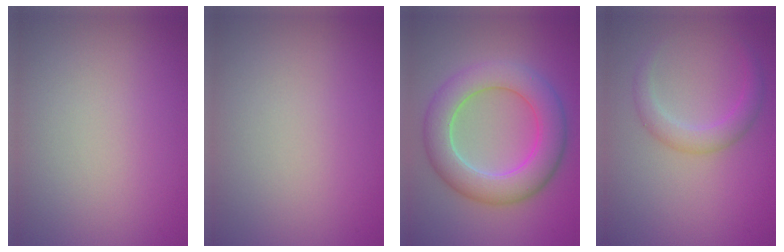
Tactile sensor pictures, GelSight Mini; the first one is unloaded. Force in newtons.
{"total": 0.0}
{"total": 7.0, "press": 7.0, "slide": 0.3}
{"total": 2.3, "press": 2.3, "slide": 0.0}